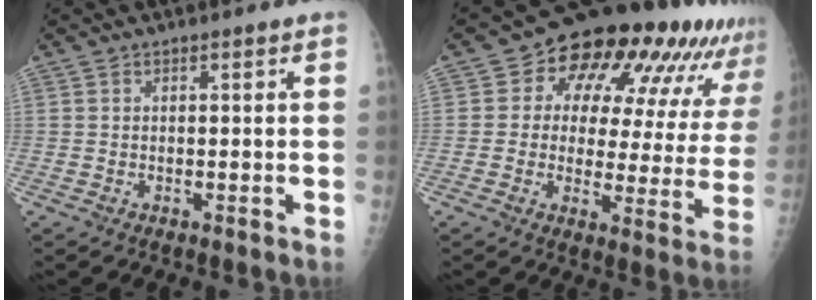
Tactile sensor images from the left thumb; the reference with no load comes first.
{"total": 21.9, "force": [12.4, 10.9, 14.4], "torque": [-0.154, -0.013, 0.152]}